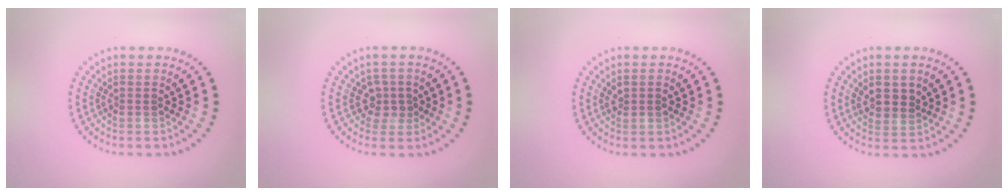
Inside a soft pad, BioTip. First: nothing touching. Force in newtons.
{"total": 1.8, "press": 1.4, "slide": 1.1}
{"total": 0.8, "press": 0.8, "slide": 0.1}
{"total": 2.3, "press": 2.1, "slide": 0.9}